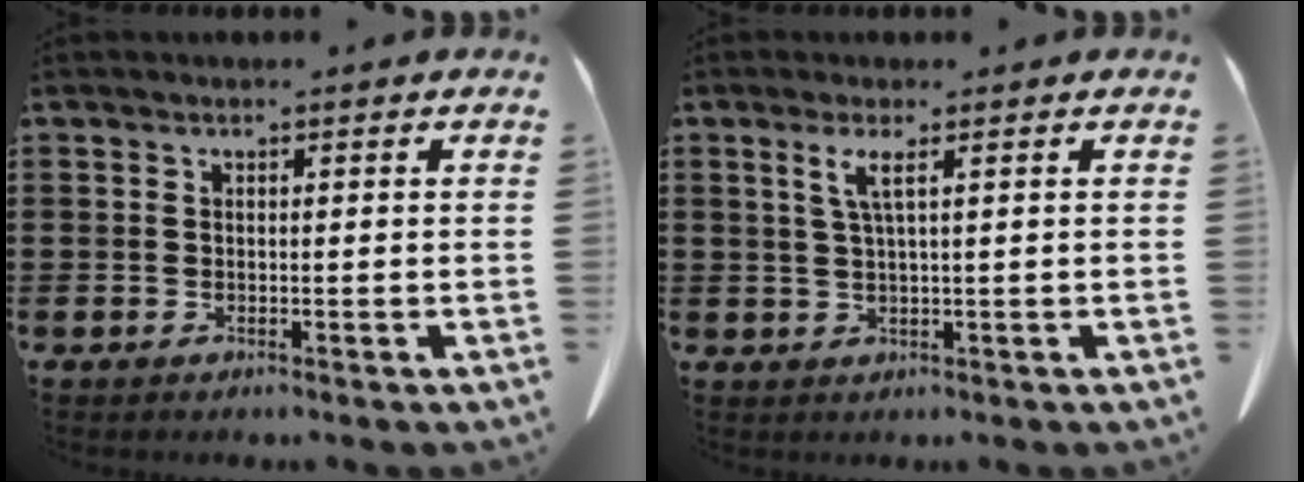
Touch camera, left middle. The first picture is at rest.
{"total": 2.6, "force": [1.0, 0.0, 2.5], "torque": [-0.054, -0.002, 0.016]}